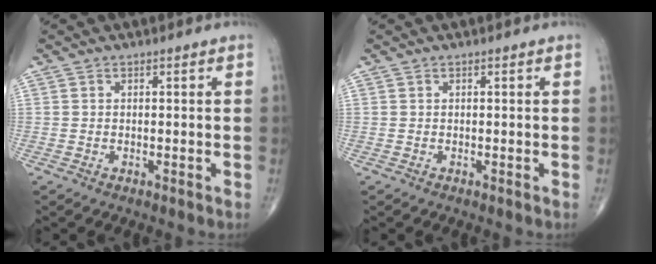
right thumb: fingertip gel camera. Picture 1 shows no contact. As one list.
[{"total": 0.0}]